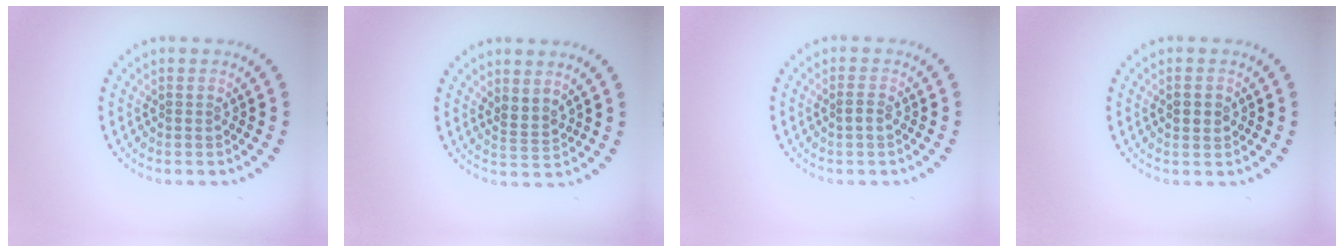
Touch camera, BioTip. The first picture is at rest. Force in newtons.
{"total": 1.7, "press": 1.3, "slide": 1.1}
{"total": 1.0, "press": 1.0, "slide": 0.3}
{"total": 1.5, "press": 1.5, "slide": 0.1}